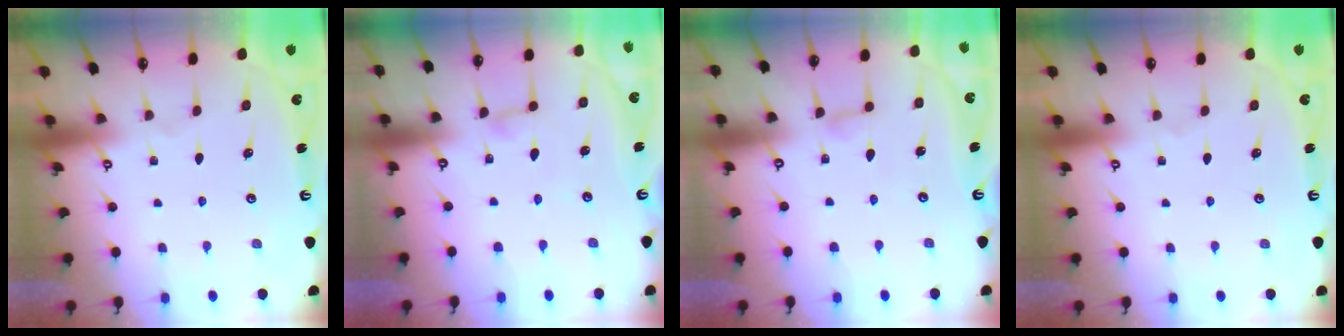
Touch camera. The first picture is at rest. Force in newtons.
{"total": 3.6, "press": 3.6, "slide": 0.4}
{"total": 6.0, "press": 6.0, "slide": 0.6}
{"total": 0.0}